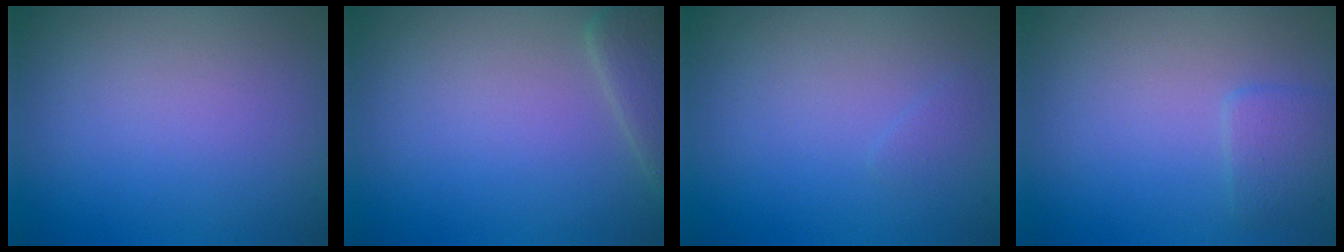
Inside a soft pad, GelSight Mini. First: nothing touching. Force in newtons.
{"total": 2.8, "press": 2.8, "slide": 0.2}
{"total": 0.6, "press": 0.6, "slide": 0.1}
{"total": 1.6, "press": 1.6, "slide": 0.1}